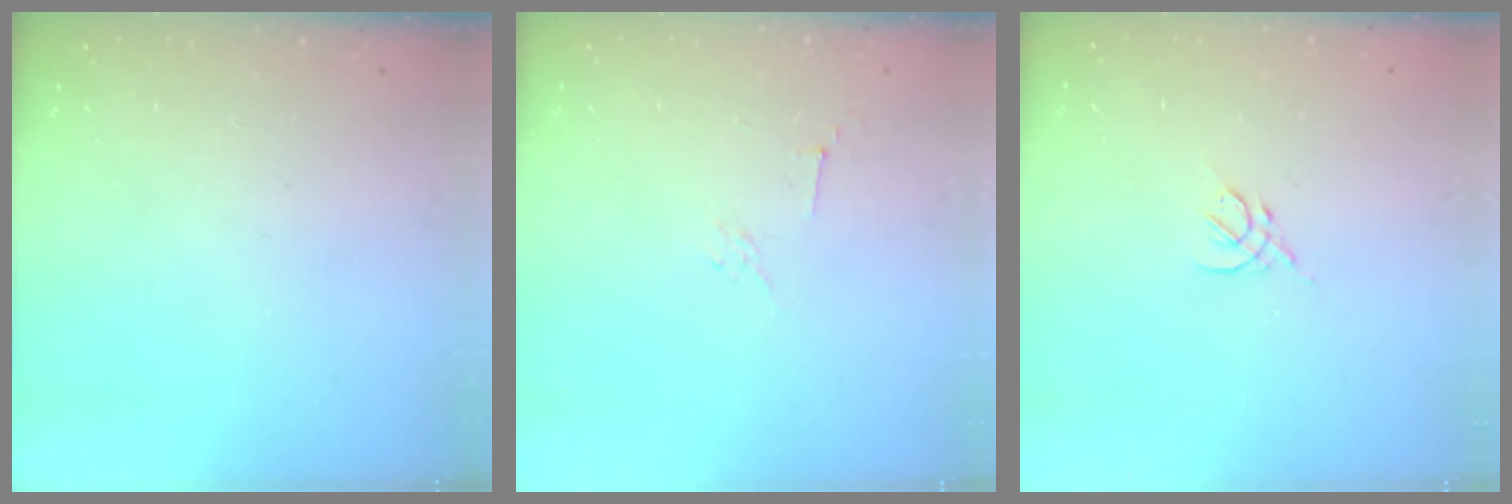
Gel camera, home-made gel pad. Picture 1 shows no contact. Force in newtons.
{"total": 2.9, "press": 2.8, "slide": 0.8}
{"total": 2.6, "press": 2.5, "slide": 0.7}